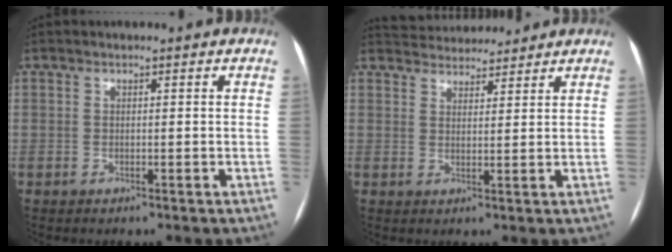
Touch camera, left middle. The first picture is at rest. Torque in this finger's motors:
{"motor_torque": [-0.07, -0.11, -0.01, -0.01]}